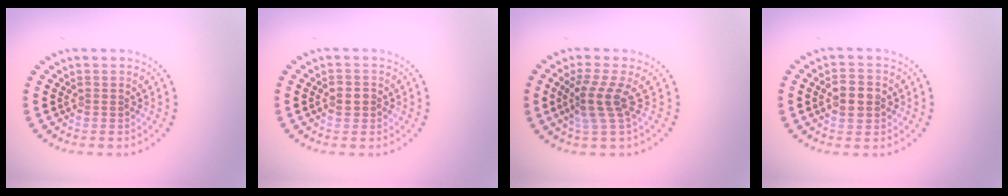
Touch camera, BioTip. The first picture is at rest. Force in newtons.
{"total": 1.6, "press": 1.5, "slide": 0.4}
{"total": 3.0, "press": 2.0, "slide": 2.2}
{"total": 2.8, "press": 2.8, "slide": 0.1}